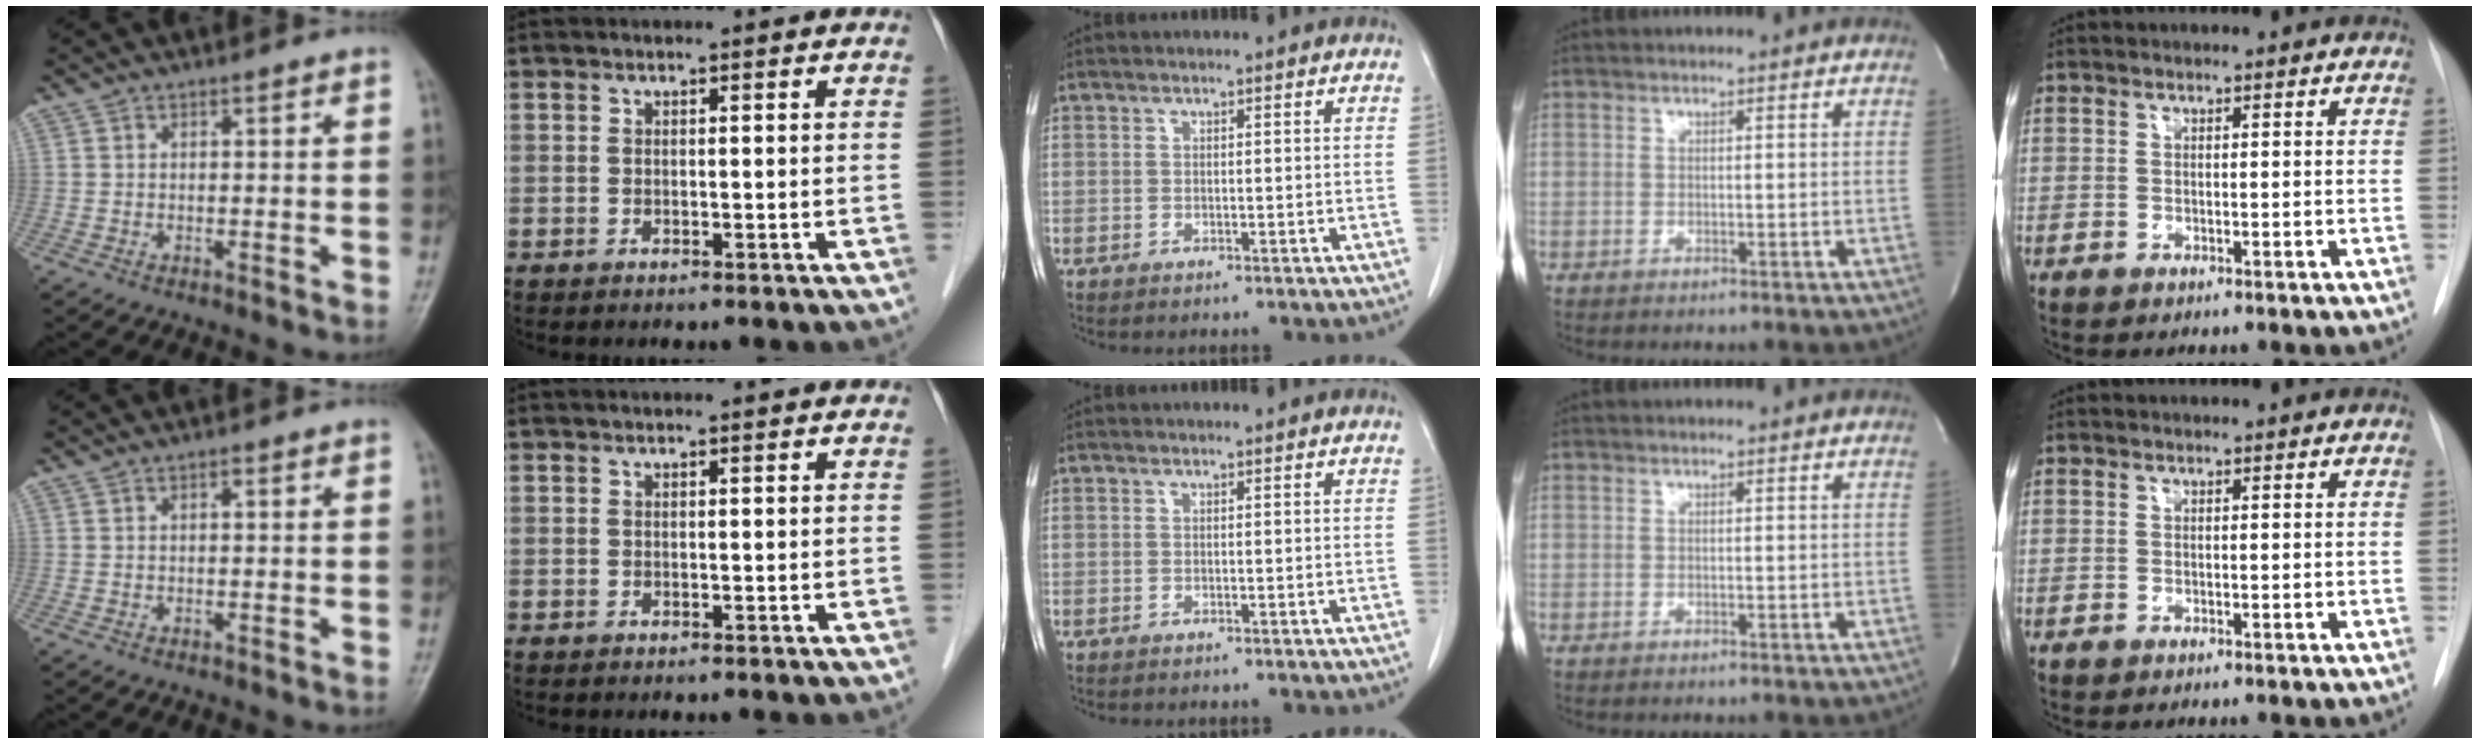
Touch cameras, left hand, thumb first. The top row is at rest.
{"thumb": {"total": 1.0, "force": [0.3, 0.5, 0.8], "torque": [-0.011, 0.002, 0.002]}, "index": {"total": 0.6, "force": [0.5, 0.0, 0.3], "torque": [-0.007, 0.005, 0.009]}}